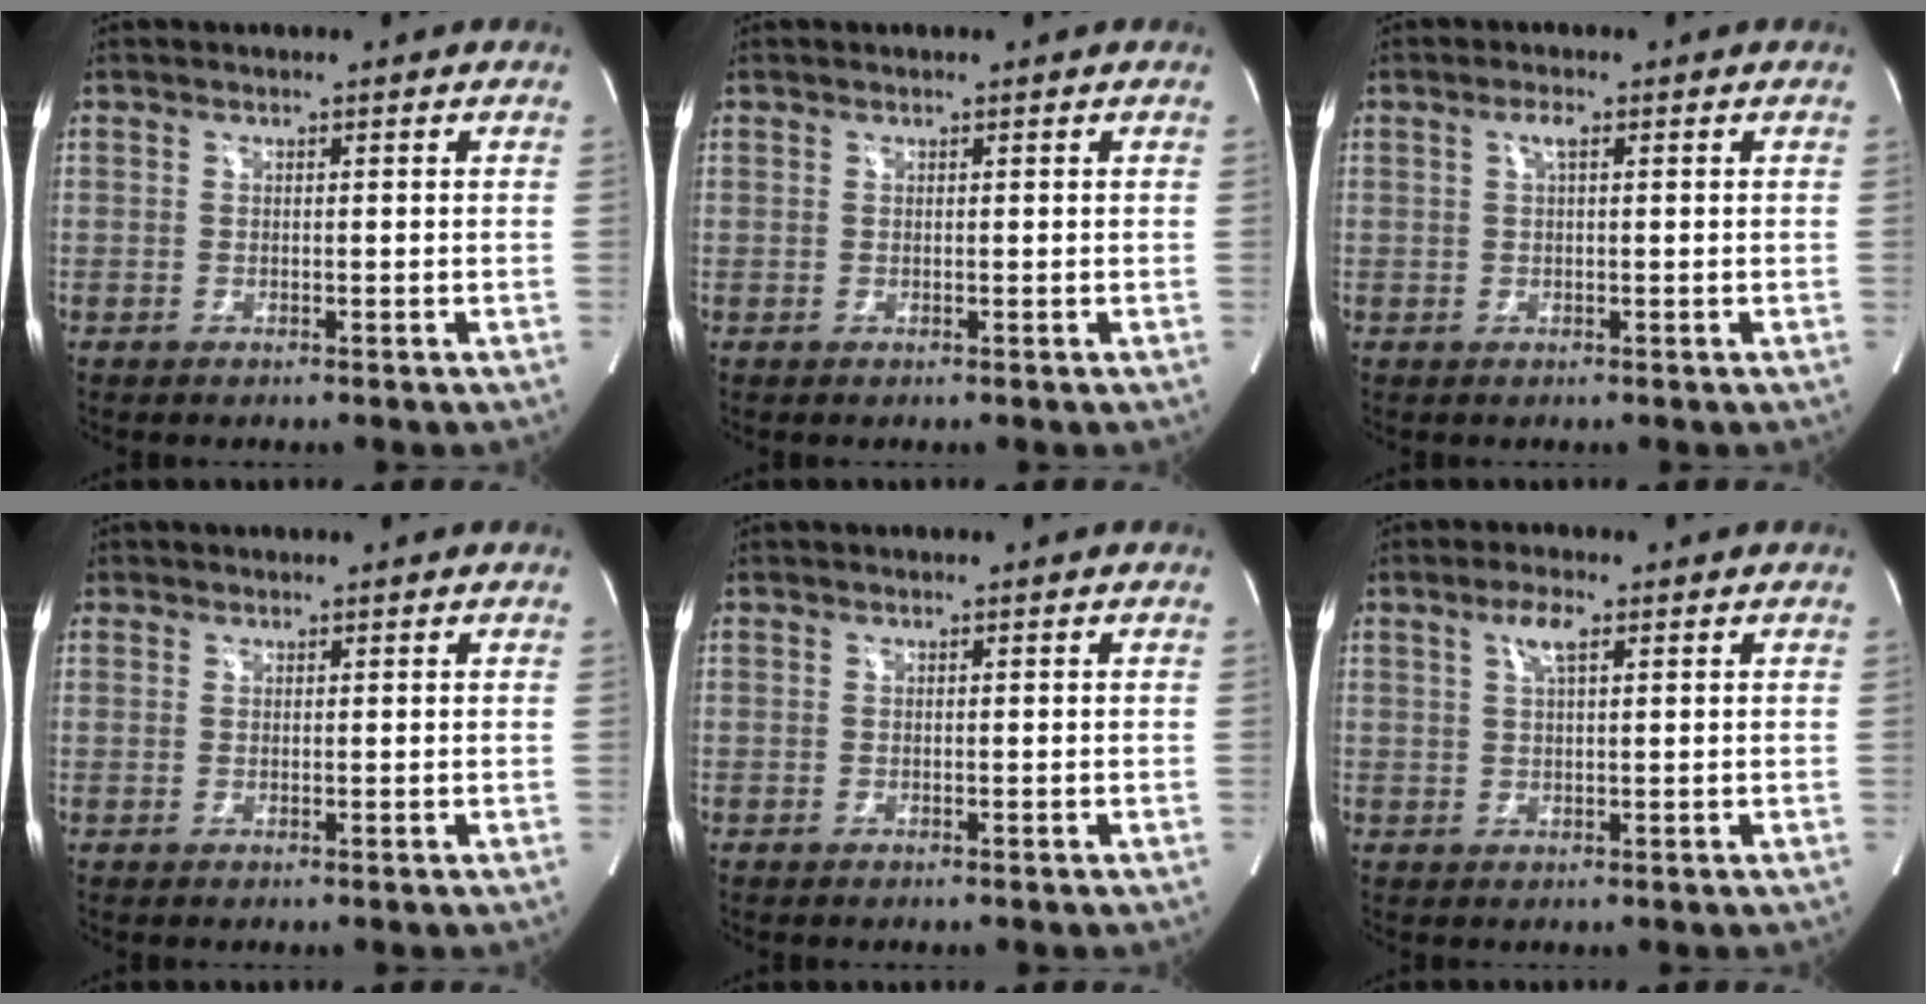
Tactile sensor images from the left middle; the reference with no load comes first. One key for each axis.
{"total": 0.0}
{"total": 1.6, "fx": 0.6, "fy": 0.3, "fz": 1.4, "tx": -0.027, "ty": 0.004, "tz": 0.008}
{"total": 0.8, "fx": 0.5, "fy": 0.7, "fz": 0.0, "tx": 0.005, "ty": 0.000, "tz": 0.007}
{"total": 0.0}
{"total": 3.3, "fx": 1.6, "fy": 0.6, "fz": 2.8, "tx": -0.057, "ty": 0.006, "tz": 0.030}